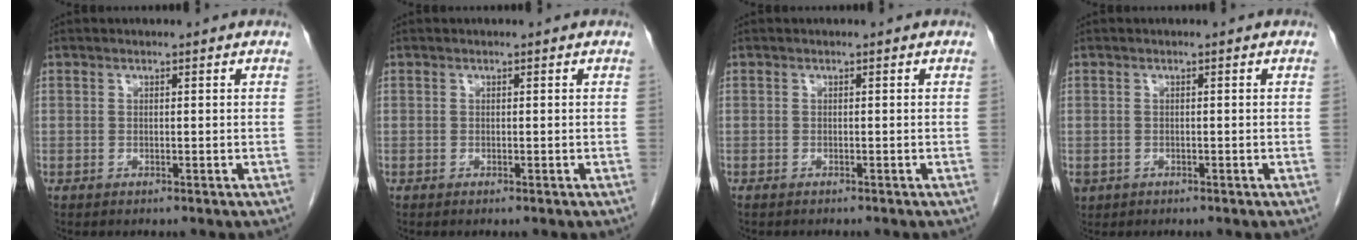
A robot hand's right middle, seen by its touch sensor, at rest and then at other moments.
{"total": 0.0}
{"total": 1.3, "force": [-1.1, 0.3, 0.5], "torque": [-0.012, -0.004, -0.014]}
{"total": 2.1, "force": [-1.0, 1.8, 0.6], "torque": [-0.014, 0.000, -0.012]}